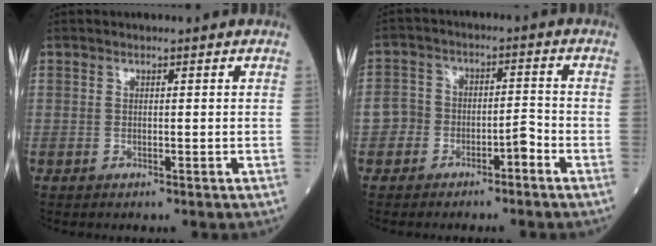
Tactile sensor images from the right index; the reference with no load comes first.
{"total": 4.8, "force": [-2.9, 3.0, 2.4], "torque": [-0.035, 0.028, -0.049]}